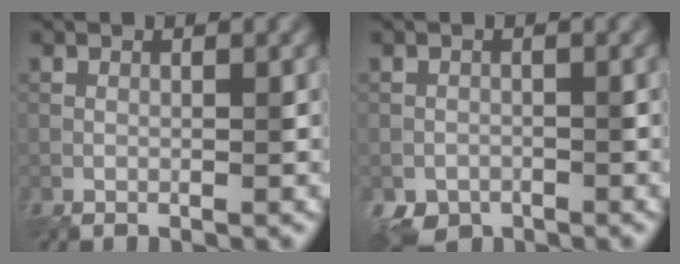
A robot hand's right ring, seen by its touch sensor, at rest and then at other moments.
{"total": 2.8, "force": [-2.0, 1.9, 0.4], "torque": [-0.003, -0.010, -0.034]}